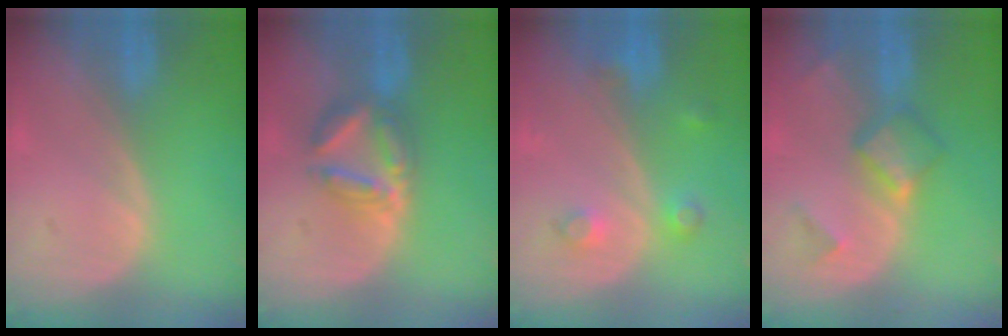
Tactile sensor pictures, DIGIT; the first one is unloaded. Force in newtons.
{"total": 5.8, "press": 5.8, "slide": 0.2}
{"total": 3.5, "press": 3.2, "slide": 1.3}
{"total": 5.3, "press": 5.0, "slide": 2.0}